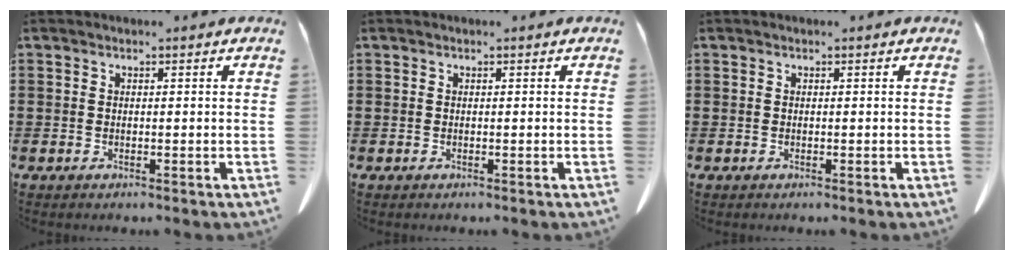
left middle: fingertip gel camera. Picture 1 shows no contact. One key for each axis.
{"total": 0.0}
{"total": 0.0}